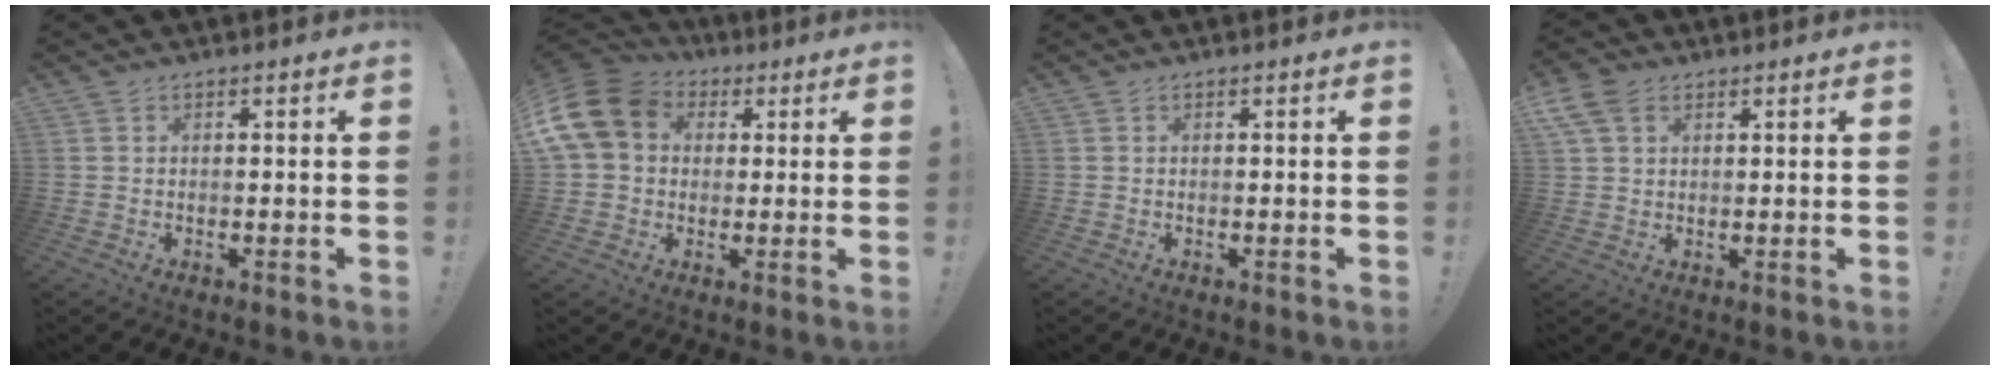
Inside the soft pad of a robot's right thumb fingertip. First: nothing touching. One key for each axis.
{"total": 14.9, "fx": 3.8, "fy": 11.8, "fz": 8.3, "tx": -0.151, "ty": -0.008, "tz": 0.073}
{"total": 0.0}
{"total": 7.0, "fx": 3.3, "fy": 4.6, "fz": 4.1, "tx": -0.075, "ty": 0.002, "tz": 0.069}